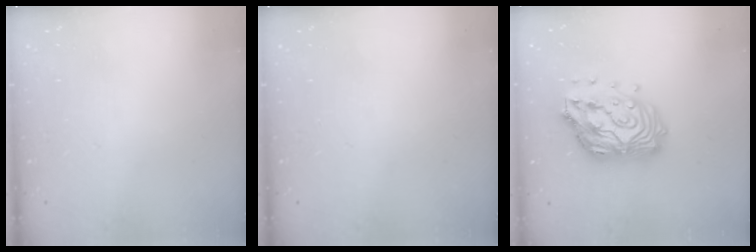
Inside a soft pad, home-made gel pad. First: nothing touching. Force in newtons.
{"total": 0.0}
{"total": 19.1, "press": 19.0, "slide": 1.5}